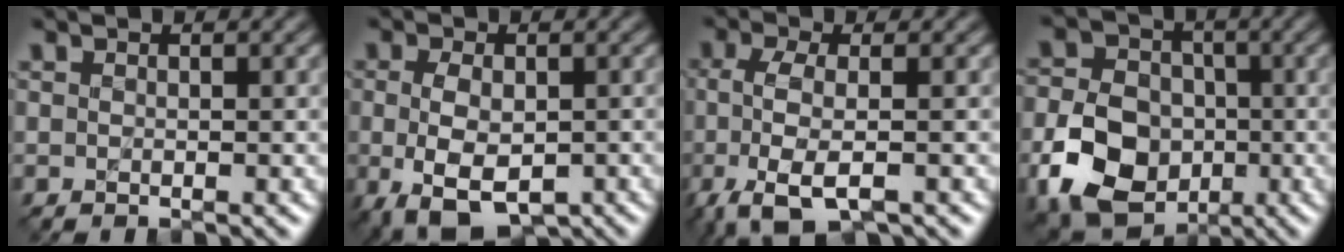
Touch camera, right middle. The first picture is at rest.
{"total": 6.4, "force": [-2.2, 3.7, 4.7], "torque": [-0.096, -0.018, -0.029]}
{"total": 5.3, "force": [-2.1, 1.9, 4.5], "torque": [-0.099, -0.004, -0.045]}
{"total": 9.1, "force": [-3.1, 7.1, 4.8], "torque": [-0.102, -0.008, -0.071]}